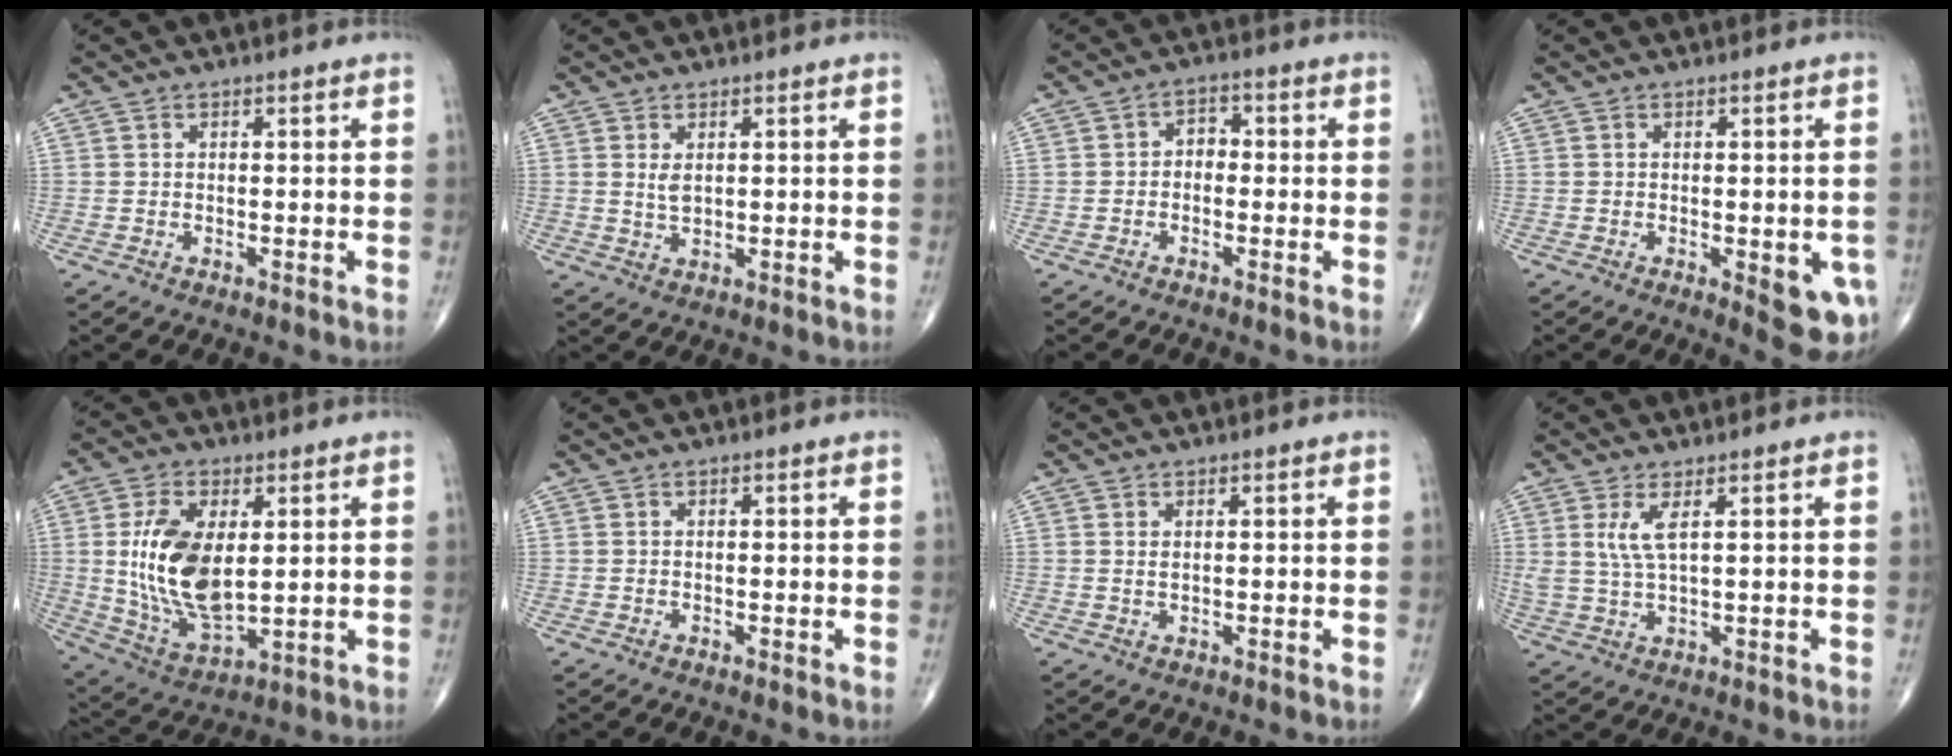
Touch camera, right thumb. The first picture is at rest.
{"total": 2.3, "force": [0.7, 1.2, 1.9], "torque": [-0.034, -0.007, 0.020]}
{"total": 3.0, "force": [-0.5, 2.2, 1.9], "torque": [-0.013, 0.015, -0.020]}
{"total": 7.9, "force": [-2.2, 2.9, 7.1], "torque": [-0.066, -0.011, -0.021]}
{"total": 15.9, "force": [2.0, 8.4, 13.4], "torque": [-0.250, -0.019, 0.052]}
{"total": 0.0}
{"total": 1.0, "force": [0.4, 0.4, 0.8], "torque": [-0.015, -0.001, 0.011]}
{"total": 4.4, "force": [1.8, 1.0, 3.9], "torque": [-0.092, -0.013, 0.046]}